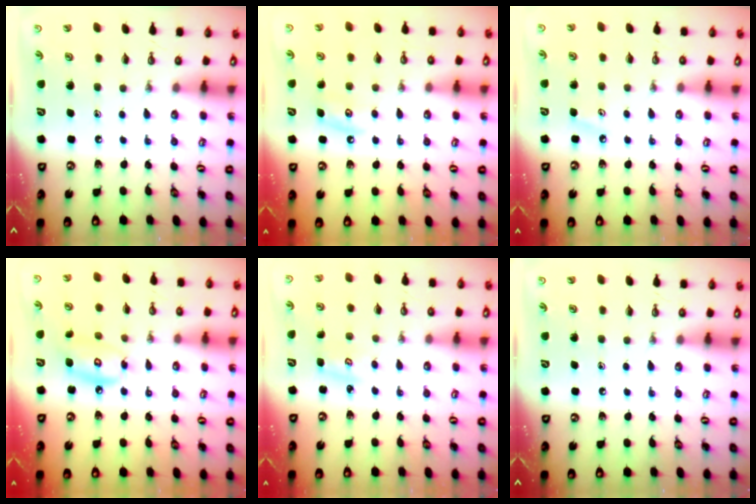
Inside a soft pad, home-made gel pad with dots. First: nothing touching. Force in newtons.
{"total": 7.7, "press": 7.6, "slide": 0.8}
{"total": 3.6, "press": 3.6, "slide": 0.5}
{"total": 9.0, "press": 9.0, "slide": 0.6}
{"total": 2.9, "press": 2.9, "slide": 0.2}
{"total": 0.0}